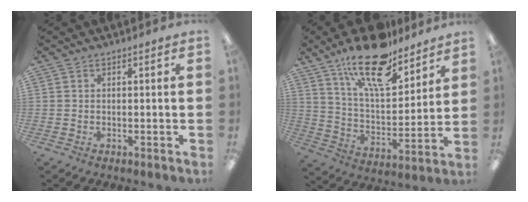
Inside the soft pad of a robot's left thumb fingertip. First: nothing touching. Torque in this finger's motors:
{"motor_torque": [0.40, 0.68, 1.53, -1.24, 0.40]}